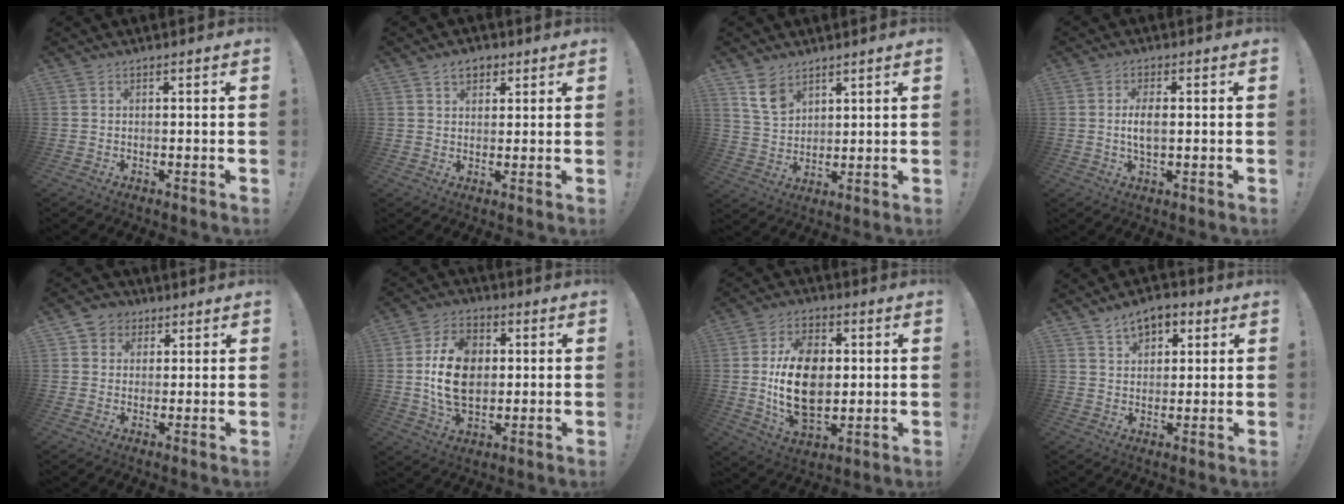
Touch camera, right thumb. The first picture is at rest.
{"total": 4.7, "force": [2.5, 3.2, 2.4], "torque": [-0.024, -0.006, 0.042]}
{"total": 8.5, "force": [5.8, 5.3, 3.4], "torque": [-0.056, -0.029, 0.112]}
{"total": 4.8, "force": [0.0, 2.1, 4.4], "torque": [-0.081, -0.003, -0.007]}
{"total": 5.1, "force": [1.6, 4.7, 0.9], "torque": [-0.011, -0.007, 0.030]}
{"total": 16.9, "force": [0.8, 11.9, 11.9], "torque": [-0.199, 0.007, 0.013]}
{"total": 18.6, "force": [0.6, 12.4, 13.9], "torque": [-0.244, 0.000, 0.011]}
{"total": 7.9, "force": [4.4, 5.4, 3.9], "torque": [-0.051, -0.016, 0.081]}